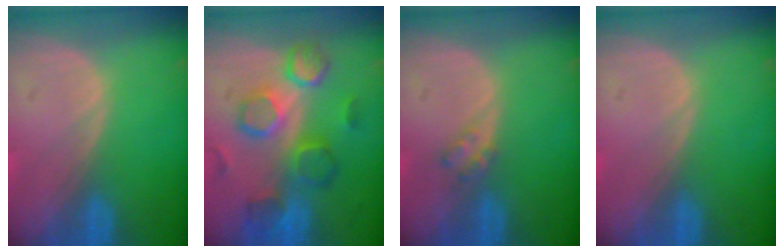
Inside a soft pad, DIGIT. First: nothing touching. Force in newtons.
{"total": 9.3, "press": 9.0, "slide": 2.3}
{"total": 2.0, "press": 2.0, "slide": 0.2}
{"total": 0.0}